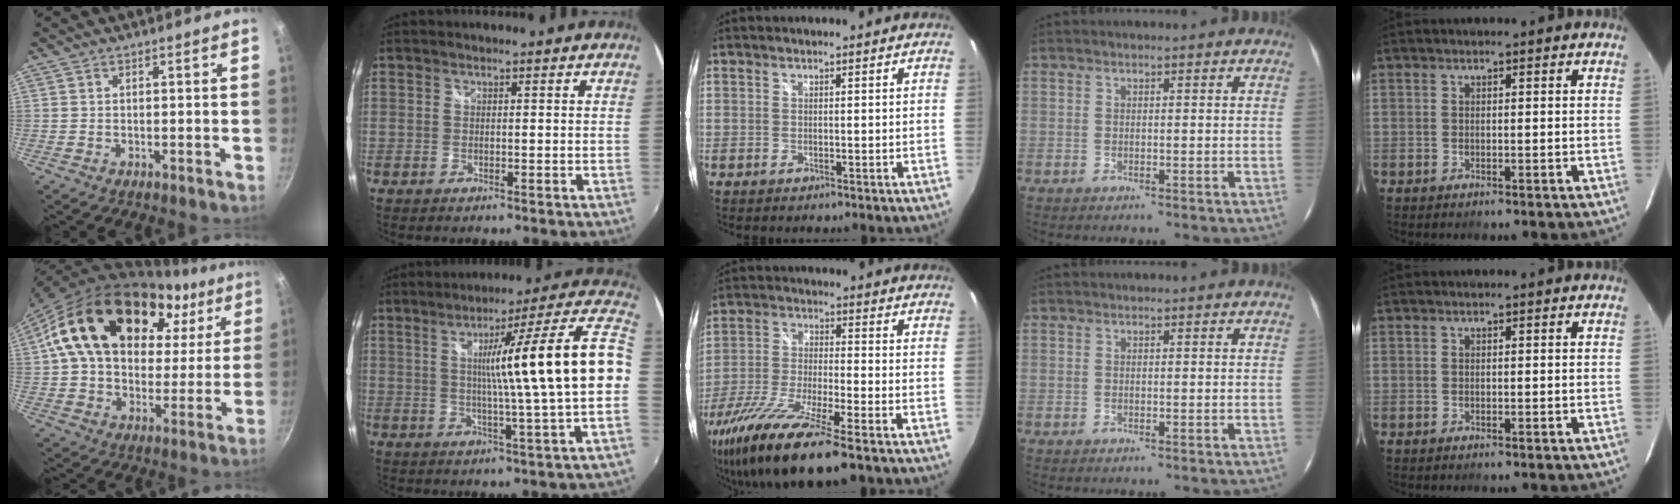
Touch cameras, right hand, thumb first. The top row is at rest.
{"thumb": {"total": 27.7, "force": [10.2, 18.2, 18.2], "torque": [-0.296, 0.008, 0.164]}, "index": {"total": 15.9, "force": [1.6, -3.3, 15.4], "torque": [-0.188, 0.006, 0.028]}, "middle": {"total": 18.5, "force": [-13.0, 2.5, 12.9], "torque": [-0.264, -0.056, -0.238]}}